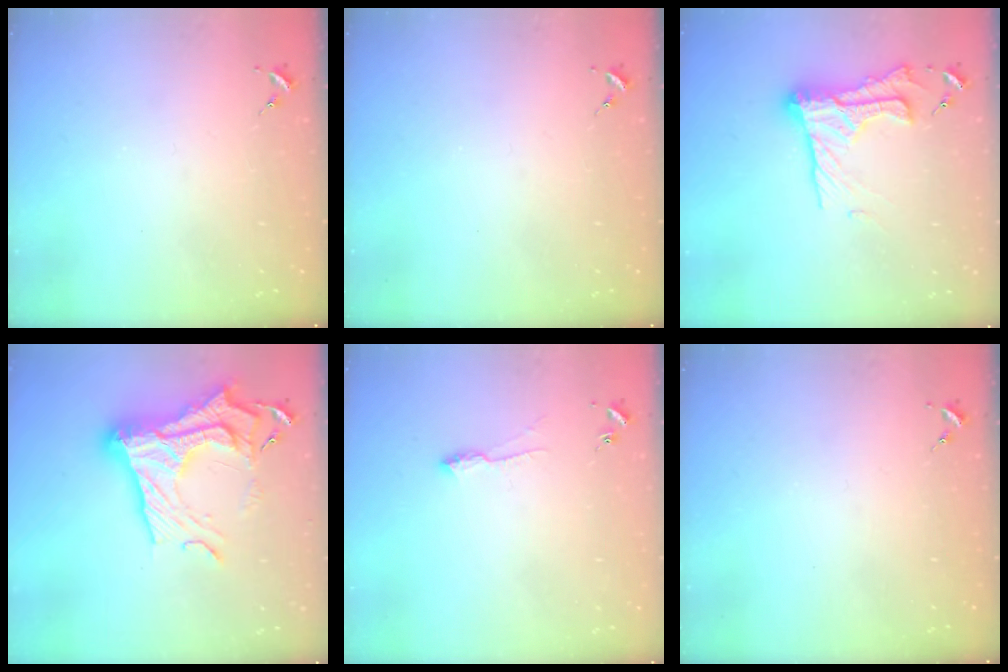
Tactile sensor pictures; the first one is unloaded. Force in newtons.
{"total": 0.0}
{"total": 16.9, "press": 16.9, "slide": 1.4}
{"total": 26.5, "press": 26.4, "slide": 2.0}
{"total": 5.7, "press": 5.7, "slide": 0.8}
{"total": 0.0}